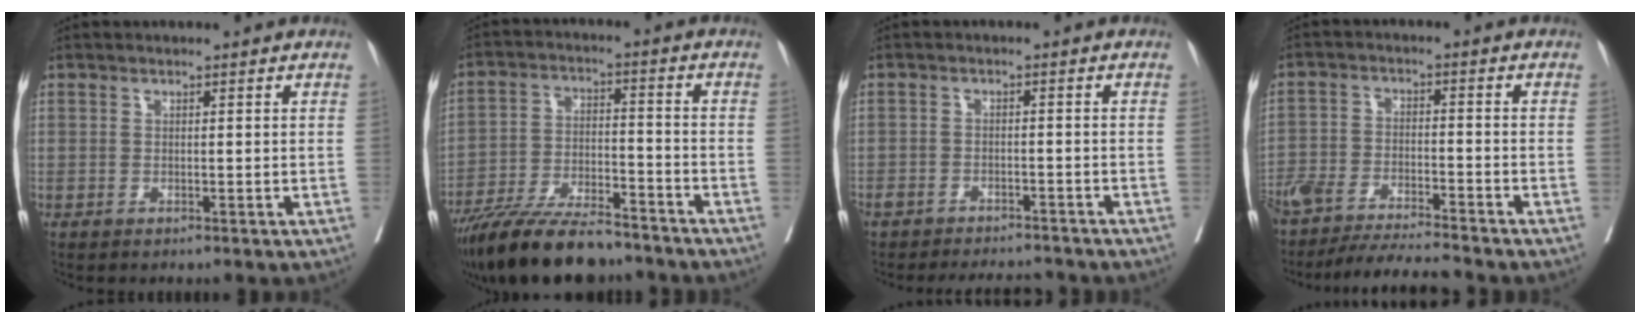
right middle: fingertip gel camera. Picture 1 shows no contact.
{"total": 15.9, "force": [-13.6, 3.2, 7.5], "torque": [-0.145, -0.014, -0.233]}
{"total": 9.0, "force": [-8.2, 2.7, 2.6], "torque": [-0.046, 0.001, -0.110]}
{"total": 12.4, "force": [-11.4, 0.6, 4.7], "torque": [-0.076, -0.005, -0.188]}